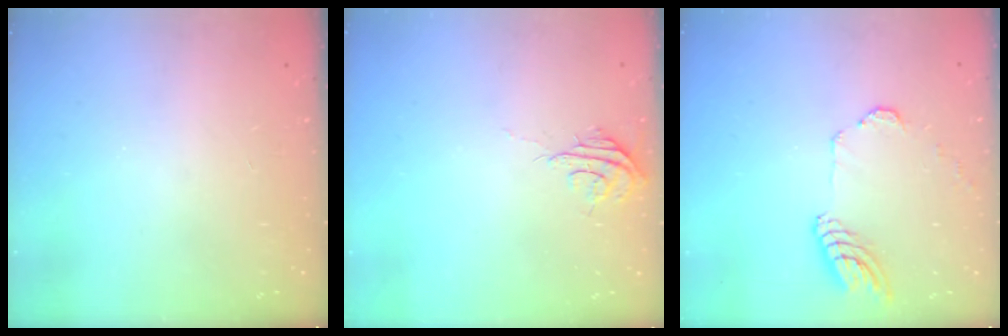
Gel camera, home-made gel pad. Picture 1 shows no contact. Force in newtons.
{"total": 6.0, "press": 5.9, "slide": 0.6}
{"total": 11.8, "press": 11.7, "slide": 1.3}